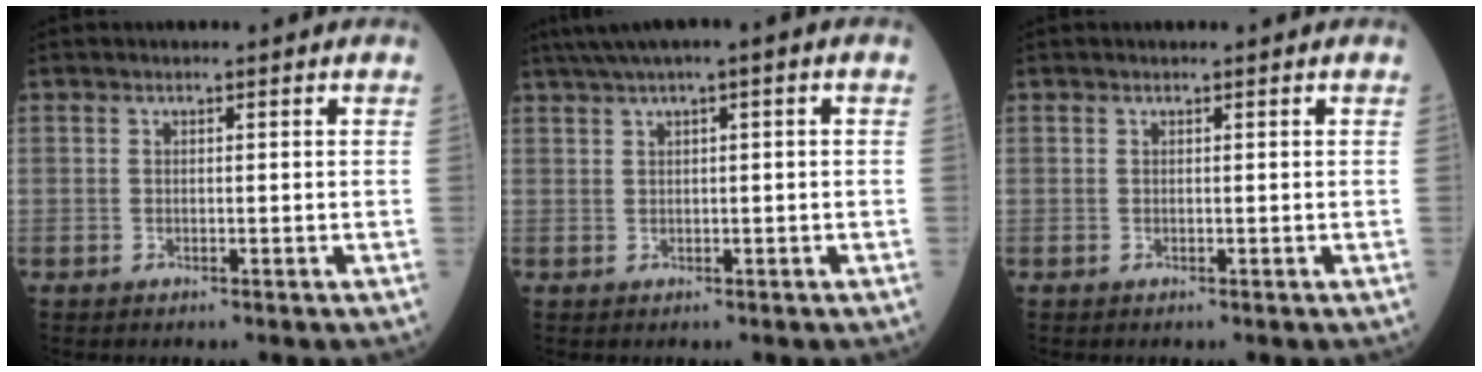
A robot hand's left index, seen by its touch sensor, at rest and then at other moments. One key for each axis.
{"total": 4.9, "fx": 2.5, "fy": 0.2, "fz": 4.2, "tx": -0.081, "ty": 0.028, "tz": 0.045}
{"total": 0.0}